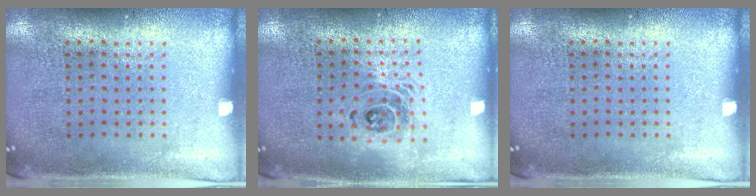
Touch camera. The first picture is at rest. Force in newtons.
{"total": 1.5, "press": 1.3, "slide": 0.9}
{"total": 0.0}